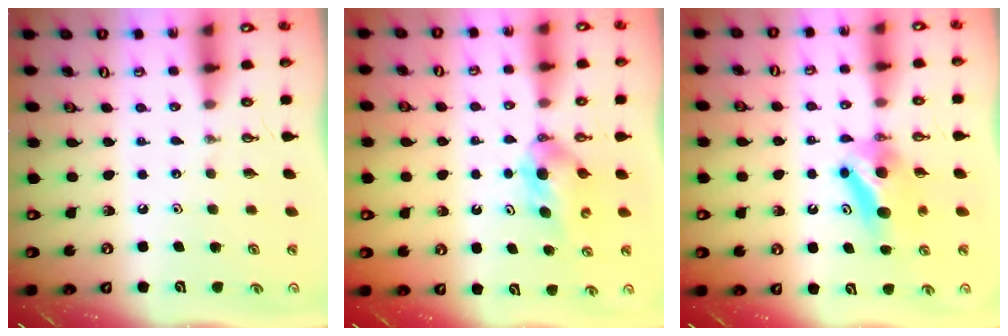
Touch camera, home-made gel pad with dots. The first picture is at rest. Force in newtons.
{"total": 5.2, "press": 5.1, "slide": 0.6}
{"total": 8.2, "press": 5.9, "slide": 5.7}